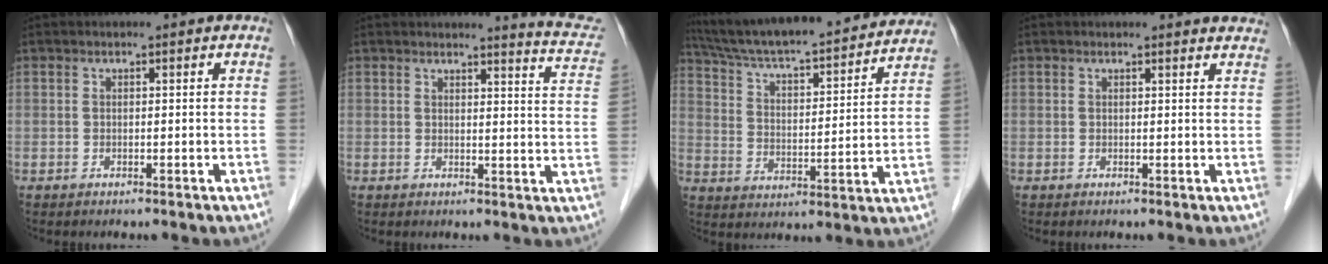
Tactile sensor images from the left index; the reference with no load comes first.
{"total": 7.1, "force": [6.9, 0.2, 1.5], "torque": [-0.013, -0.040, 0.055]}
{"total": 26.8, "force": [24.2, 3.0, 11.1], "torque": [-0.185, -0.007, 0.340]}
{"total": 4.7, "force": [4.6, 0.6, 0.6], "torque": [-0.001, -0.004, 0.031]}